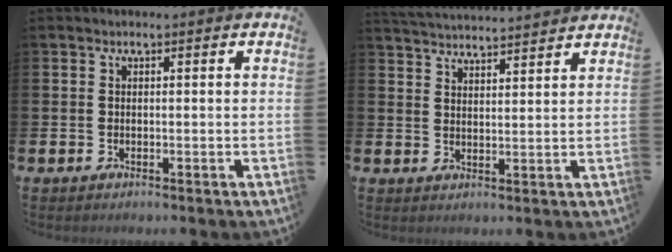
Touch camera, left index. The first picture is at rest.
{"total": 4.1, "force": [4.1, -0.2, 0.0], "torque": [-0.005, -0.032, 0.071]}